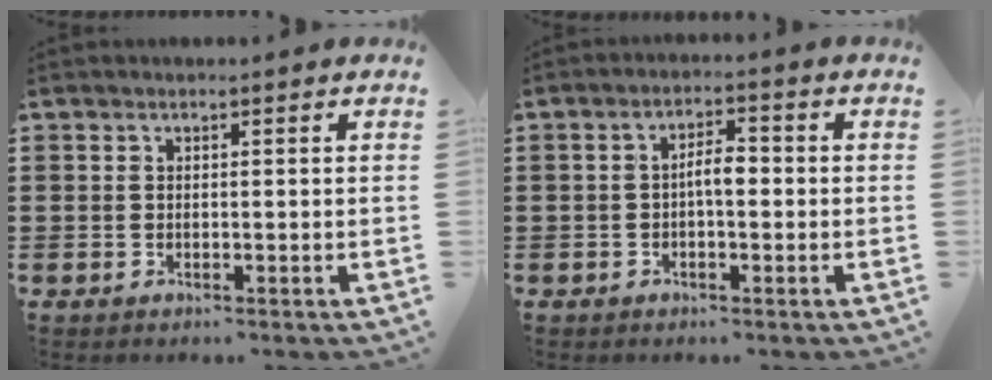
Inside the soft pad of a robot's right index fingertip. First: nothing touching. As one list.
[{"total": 3.2, "force": [-0.4, 1.1, 3.0], "torque": [-0.055, 0.007, -0.009]}]